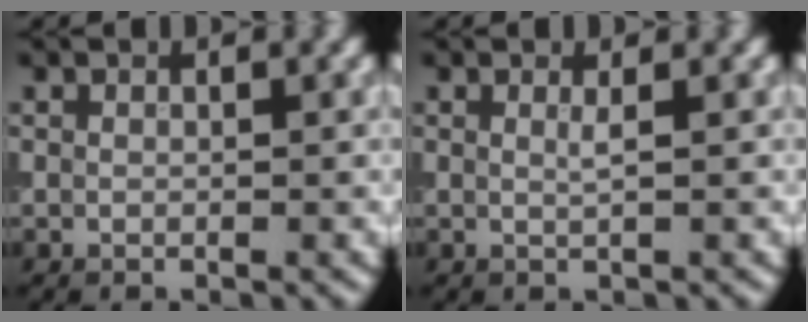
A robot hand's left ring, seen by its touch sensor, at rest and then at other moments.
{"total": 0.8, "force": [0.2, 0.2, 0.8], "torque": [-0.009, -0.001, 0.001]}